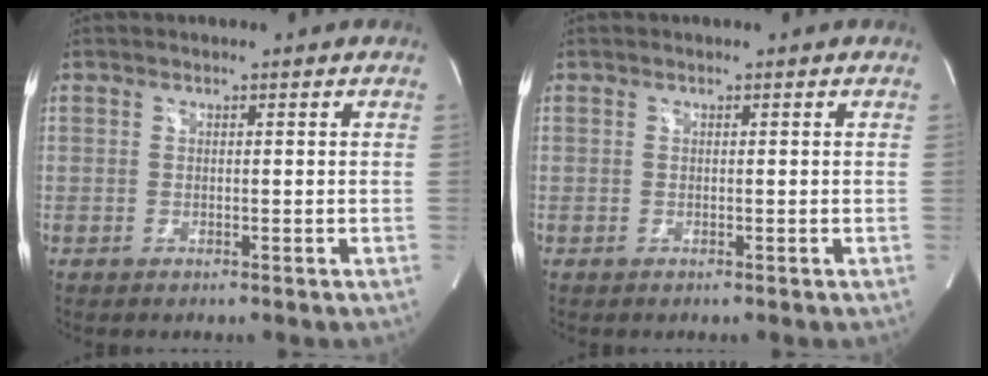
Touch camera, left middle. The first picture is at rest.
{"total": 0.0}